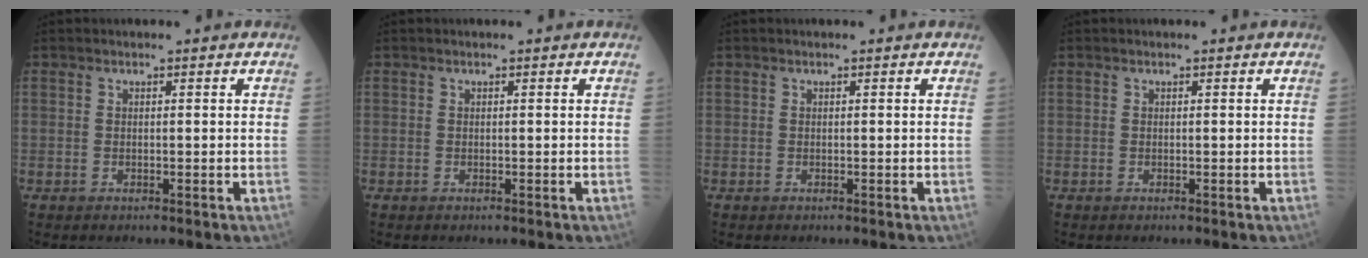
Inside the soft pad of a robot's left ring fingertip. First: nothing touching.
{"total": 0.0}
{"total": 0.0}
{"total": 0.0}